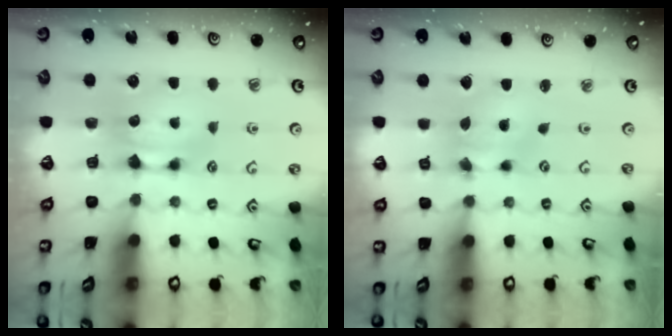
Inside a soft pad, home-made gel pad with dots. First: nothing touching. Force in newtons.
{"total": 2.5, "press": 2.1, "slide": 1.3}